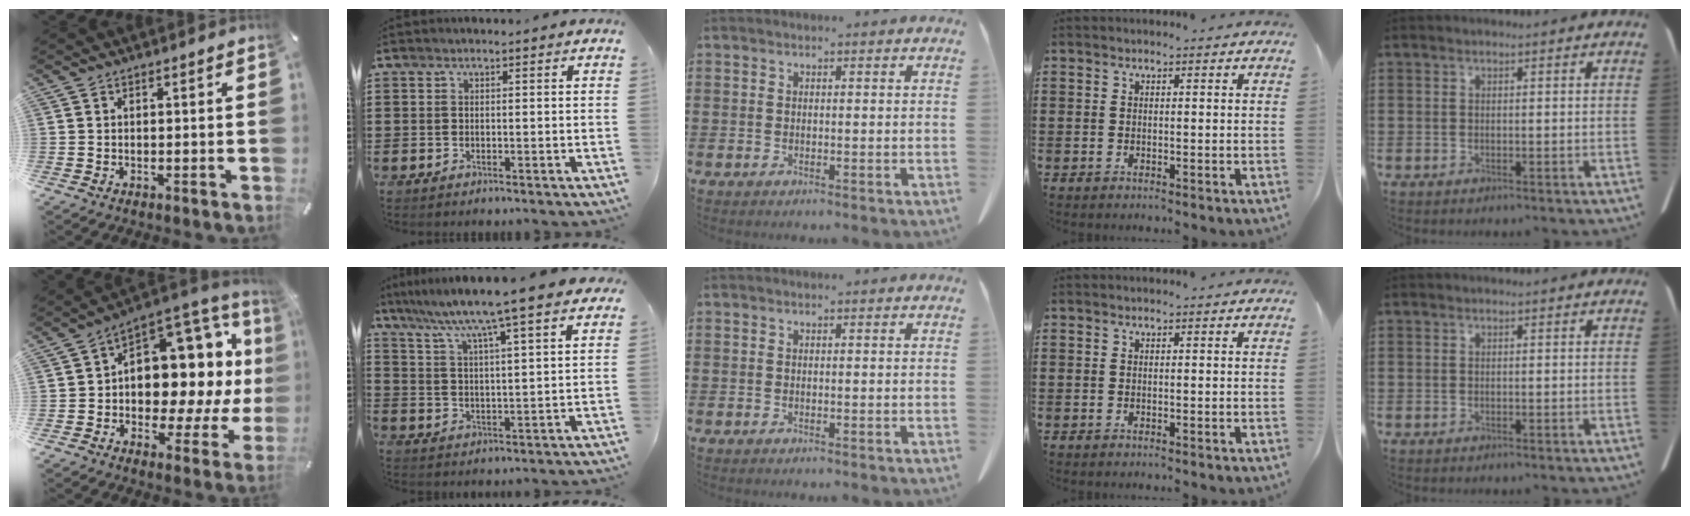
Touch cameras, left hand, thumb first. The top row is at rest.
{"thumb": {"total": 12.8, "force": [2.7, 9.5, 8.1], "torque": [-0.082, -0.067, 0.044]}, "index": {"total": 6.9, "force": [5.7, -1.1, 3.7], "torque": [-0.096, -0.044, 0.088]}}